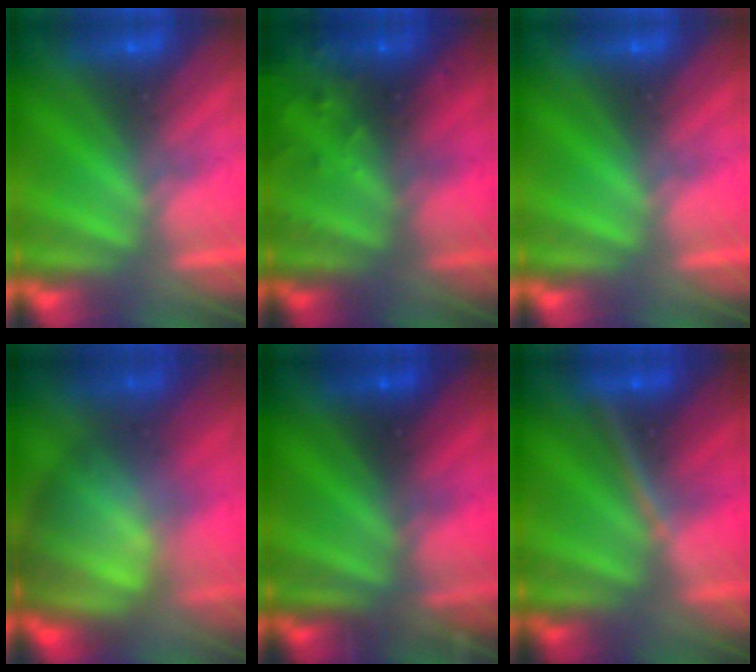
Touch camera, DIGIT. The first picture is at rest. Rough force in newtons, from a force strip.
{"total": 8.3}
{"total": 0.0}
{"total": 7.8}
{"total": 3.4}
{"total": 3.3}